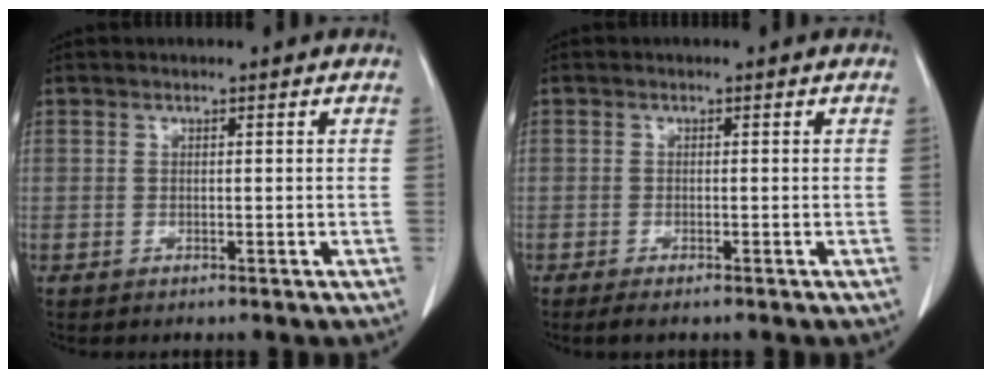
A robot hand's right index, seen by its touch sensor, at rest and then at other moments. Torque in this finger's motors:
{"motor_torque": [0.05, -0.09, -0.02, 0.02]}